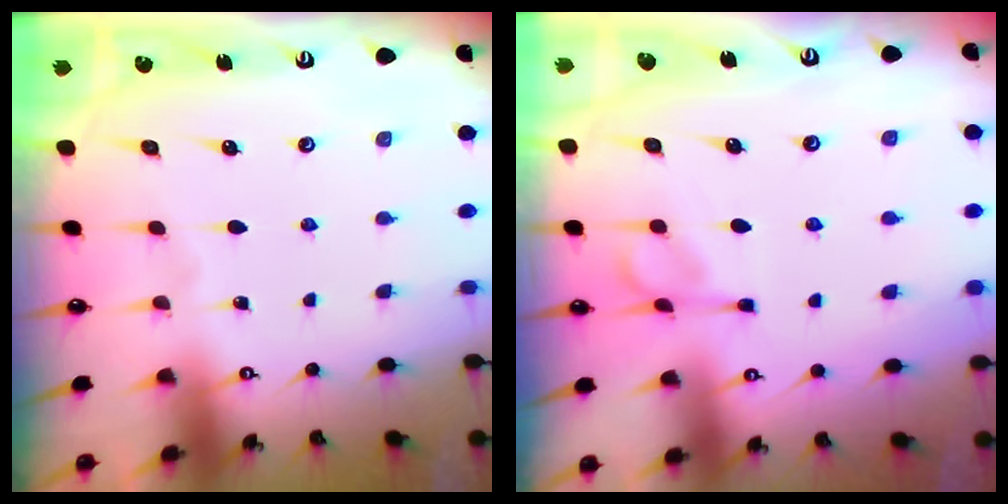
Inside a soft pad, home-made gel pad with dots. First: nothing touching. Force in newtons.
{"total": 7.2, "press": 7.2, "slide": 0.6}